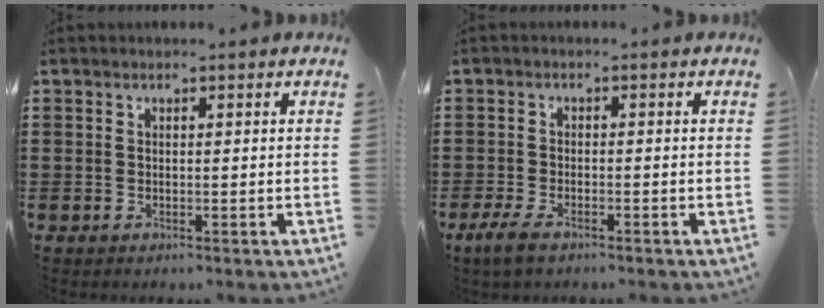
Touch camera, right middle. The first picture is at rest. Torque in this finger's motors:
{"motor_torque": [1.32, -0.32, 0.06, 0.09]}